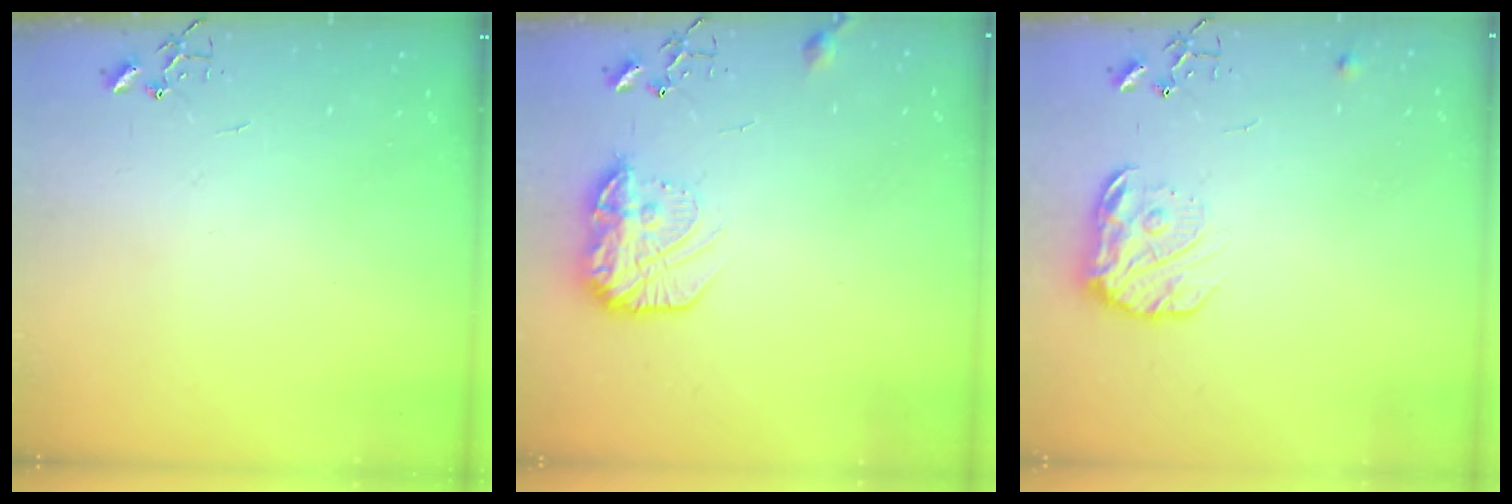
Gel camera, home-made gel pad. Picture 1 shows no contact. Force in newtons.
{"total": 13.9, "press": 13.8, "slide": 0.8}
{"total": 12.7, "press": 12.6, "slide": 0.7}